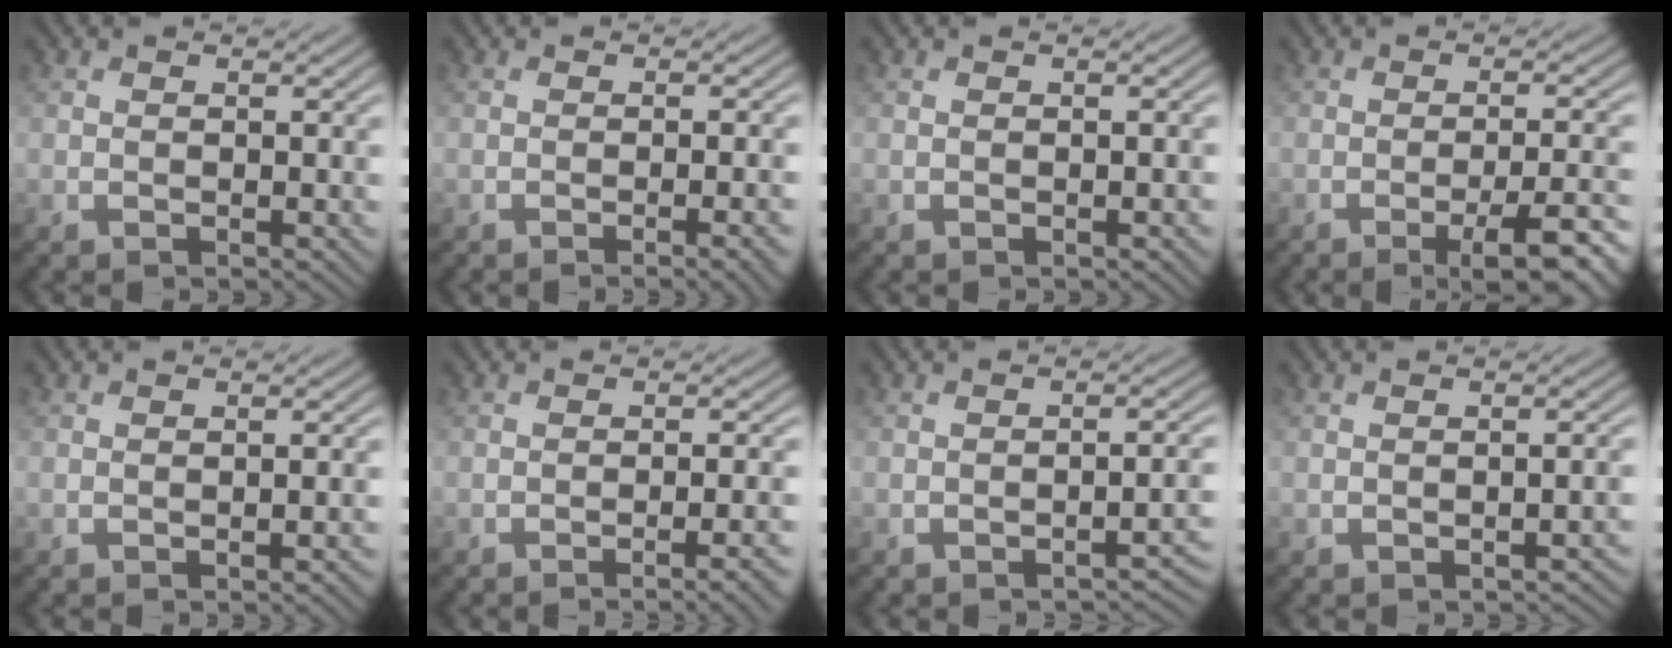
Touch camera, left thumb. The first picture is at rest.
{"total": 3.4, "force": [-1.2, 0.8, 3.1], "torque": [-0.034, 0.007, -0.020]}
{"total": 0.7, "force": [-0.2, 0.2, 0.7], "torque": [-0.008, 0.001, 0.000]}
{"total": 6.7, "force": [-3.5, 1.1, 5.6], "torque": [-0.085, 0.002, -0.053]}
{"total": 1.0, "force": [-0.5, 0.1, 0.8], "torque": [-0.009, 0.002, -0.009]}
{"total": 4.4, "force": [-2.1, 1.0, 3.8], "torque": [-0.041, 0.010, -0.034]}
{"total": 2.9, "force": [-2.0, 0.6, 2.0], "torque": [-0.023, 0.008, -0.033]}
{"total": 1.4, "force": [-0.9, 0.4, 0.9], "torque": [-0.011, 0.001, -0.011]}